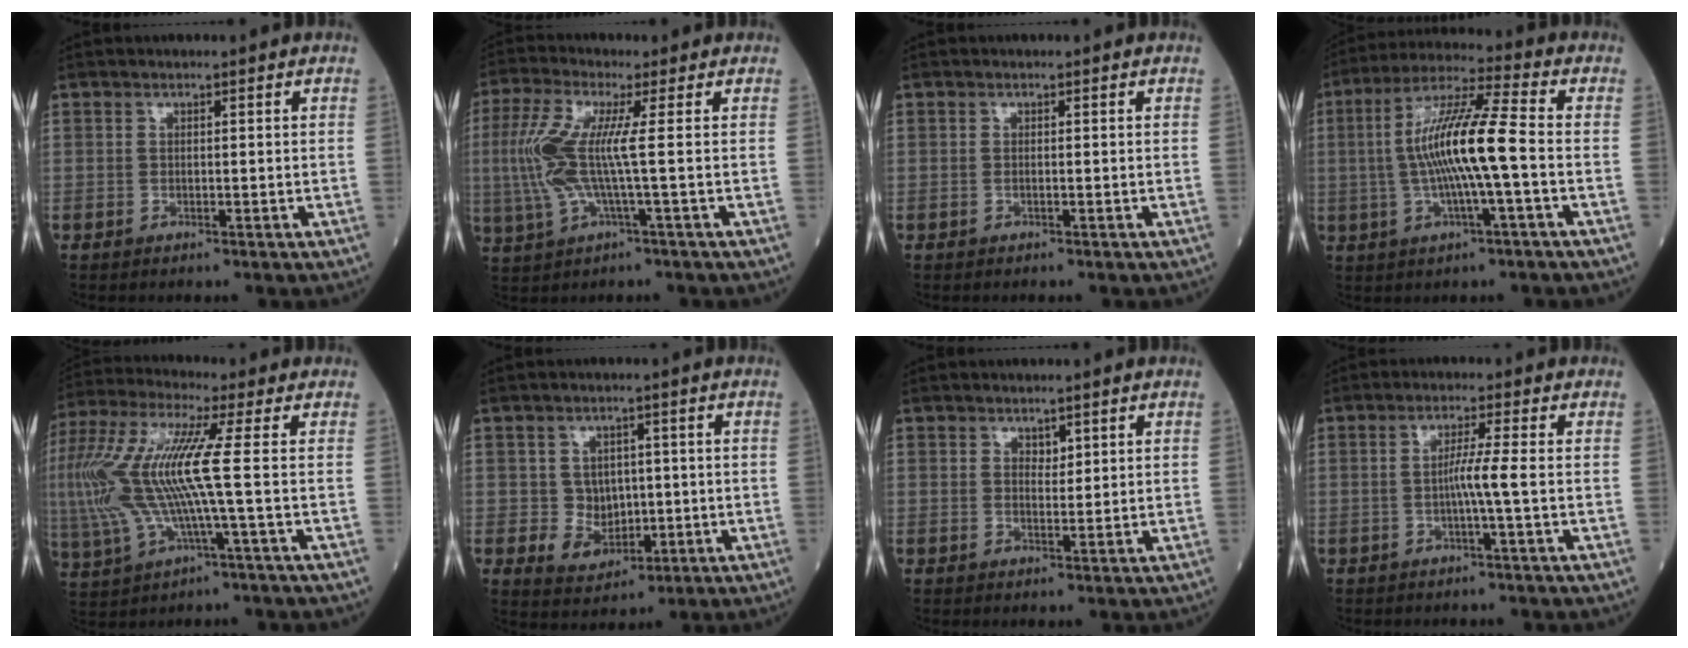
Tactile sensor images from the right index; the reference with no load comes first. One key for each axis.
{"total": 9.0, "fx": 0.3, "fy": 0.5, "fz": 9.0, "tx": -0.217, "ty": 0.006, "tz": 0.002}
{"total": 0.0}
{"total": 12.5, "fx": -0.9, "fy": 0.4, "fz": 12.5, "tx": -0.239, "ty": 0.011, "tz": -0.023}
{"total": 15.1, "fx": 0.4, "fy": 1.6, "fz": 15.0, "tx": -0.349, "ty": 0.016, "tz": 0.002}
{"total": 5.3, "fx": 0.0, "fy": 4.9, "fz": 2.2, "tx": -0.024, "ty": 0.007, "tz": 0.007}
{"total": 1.8, "fx": 1.1, "fy": 1.0, "fz": 0.9, "tx": -0.012, "ty": -0.003, "tz": 0.021}
{"total": 3.4, "fx": -0.6, "fy": -1.0, "fz": 3.1, "tx": -0.055, "ty": 0.002, "tz": -0.013}